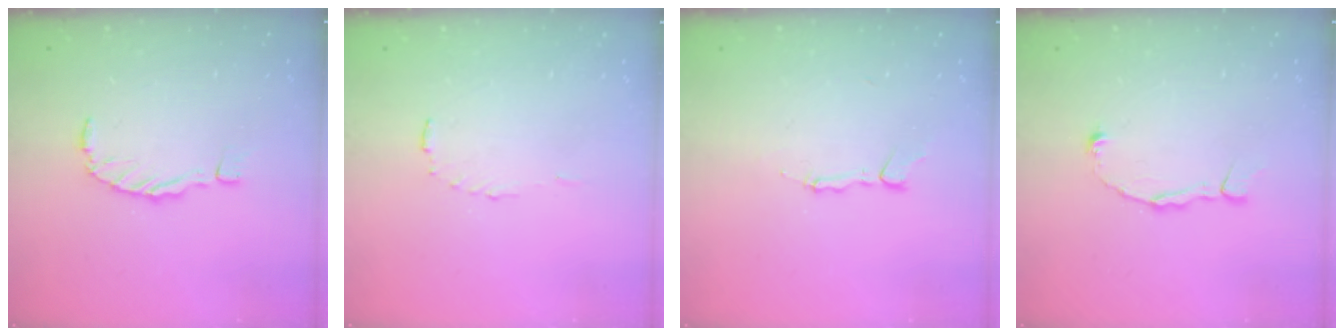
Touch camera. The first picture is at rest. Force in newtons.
{"total": 4.2, "press": 4.1, "slide": 0.4}
{"total": 3.5, "press": 3.5, "slide": 0.2}
{"total": 4.3, "press": 4.3, "slide": 0.4}